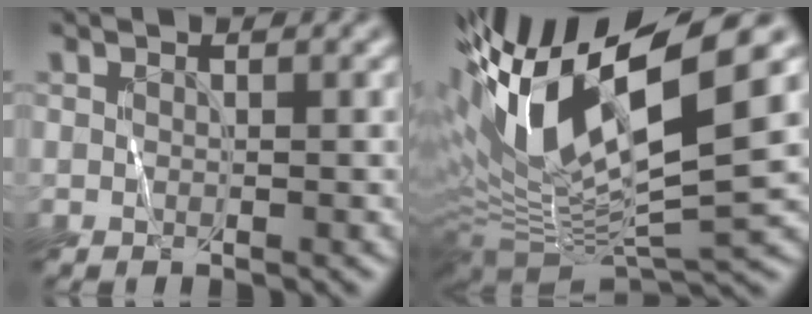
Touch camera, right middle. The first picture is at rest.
{"total": 15.5, "force": [4.3, 6.1, 13.6], "torque": [-0.276, 0.013, 0.071]}